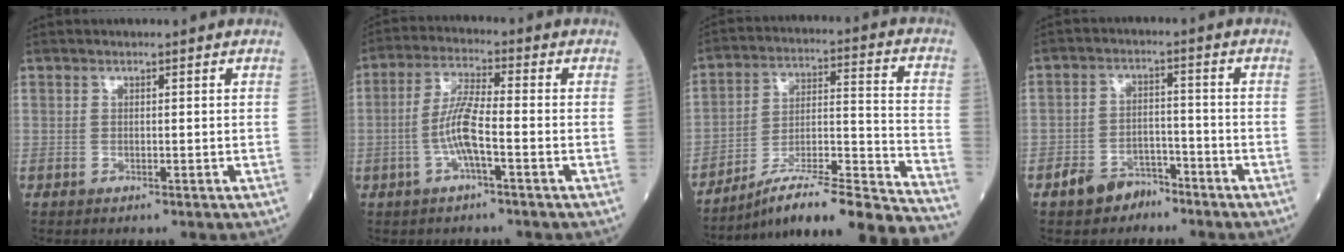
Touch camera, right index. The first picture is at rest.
{"total": 6.5, "force": [-1.8, 0.7, 6.2], "torque": [-0.130, 0.006, -0.040]}
{"total": 22.3, "force": [-20.1, -0.6, 9.8], "torque": [-0.117, 0.010, -0.309]}
{"total": 5.1, "force": [-3.8, 3.1, 1.4], "torque": [-0.026, 0.010, -0.062]}